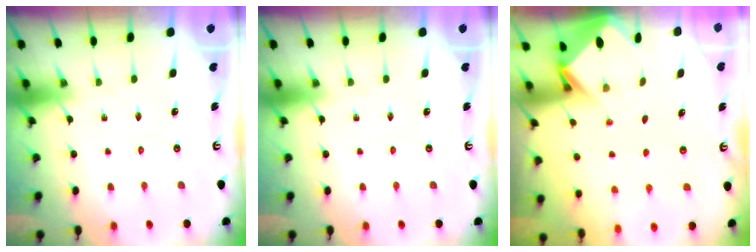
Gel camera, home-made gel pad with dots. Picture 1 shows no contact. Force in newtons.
{"total": 0.0}
{"total": 2.9, "press": 2.9, "slide": 0.2}